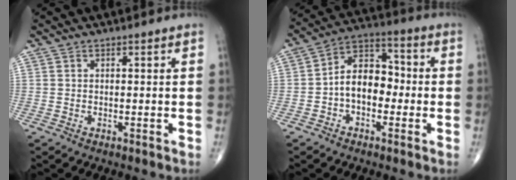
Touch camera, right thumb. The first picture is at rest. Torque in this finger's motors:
{"motor_torque": [-0.35, 0.73, 0.38, -0.39, 0.22]}